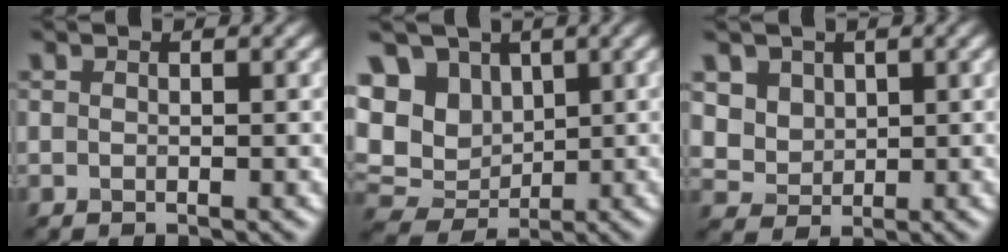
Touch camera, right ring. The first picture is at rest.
{"total": 7.7, "force": [2.9, 6.4, 3.4], "torque": [-0.107, 0.019, 0.073]}
{"total": 2.5, "force": [1.8, 1.8, 0.0], "torque": [-0.058, -0.003, 0.080]}